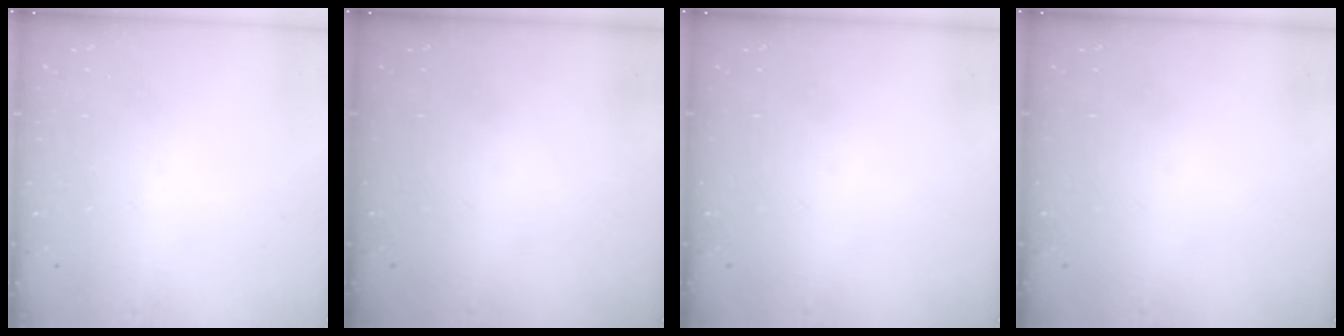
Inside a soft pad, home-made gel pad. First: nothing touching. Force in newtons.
{"total": 0.0}
{"total": 0.0}
{"total": 0.0}